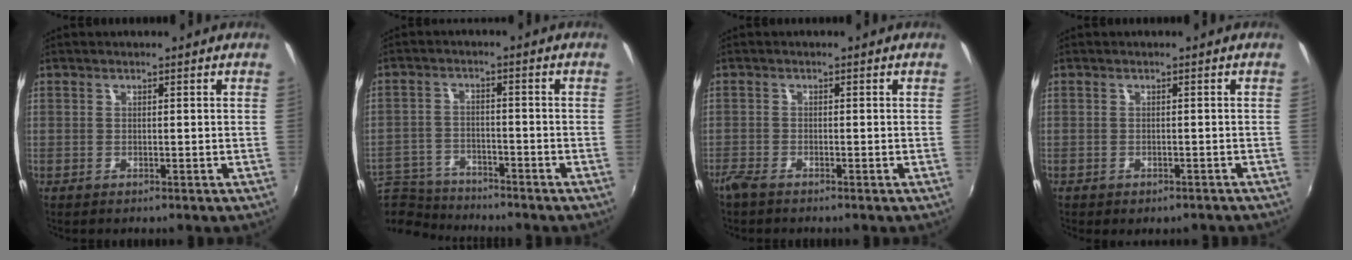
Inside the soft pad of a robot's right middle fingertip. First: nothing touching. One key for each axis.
{"total": 13.7, "fx": -12.0, "fy": 4.9, "fz": 4.6, "tx": -0.130, "ty": -0.009, "tz": -0.208}
{"total": 2.3, "fx": -2.0, "fy": 0.4, "fz": 1.0, "tx": -0.028, "ty": -0.008, "tz": -0.043}
{"total": 3.2, "fx": -2.5, "fy": 1.5, "fz": 1.4, "tx": -0.028, "ty": -0.017, "tz": -0.031}